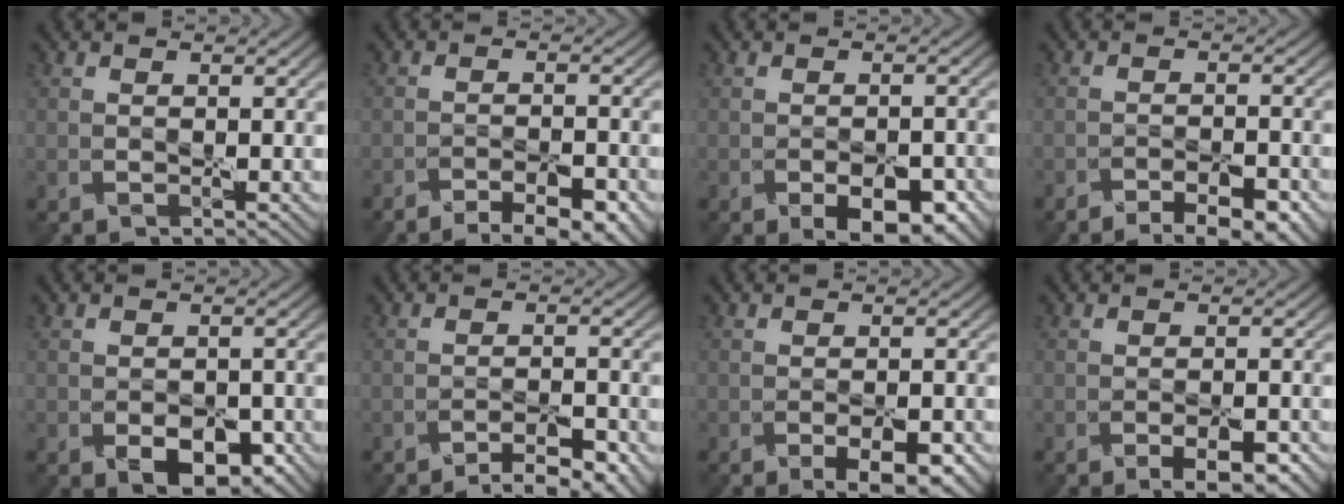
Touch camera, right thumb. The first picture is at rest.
{"total": 6.6, "force": [-5.7, 1.3, 3.1], "torque": [-0.031, 0.013, -0.075]}
{"total": 4.6, "force": [-2.6, 2.2, 3.1], "torque": [-0.039, -0.007, -0.026]}
{"total": 5.9, "force": [-4.9, 1.1, 3.0], "torque": [-0.031, 0.014, -0.066]}
{"total": 4.3, "force": [-2.3, 2.5, 2.7], "torque": [-0.032, -0.006, -0.028]}
{"total": 4.6, "force": [-3.9, 0.4, 2.5], "torque": [-0.027, 0.011, -0.057]}
{"total": 4.0, "force": [-2.2, 1.4, 3.0], "torque": [-0.034, -0.001, -0.021]}
{"total": 3.4, "force": [-2.1, 1.1, 2.5], "torque": [-0.025, 0.001, -0.020]}